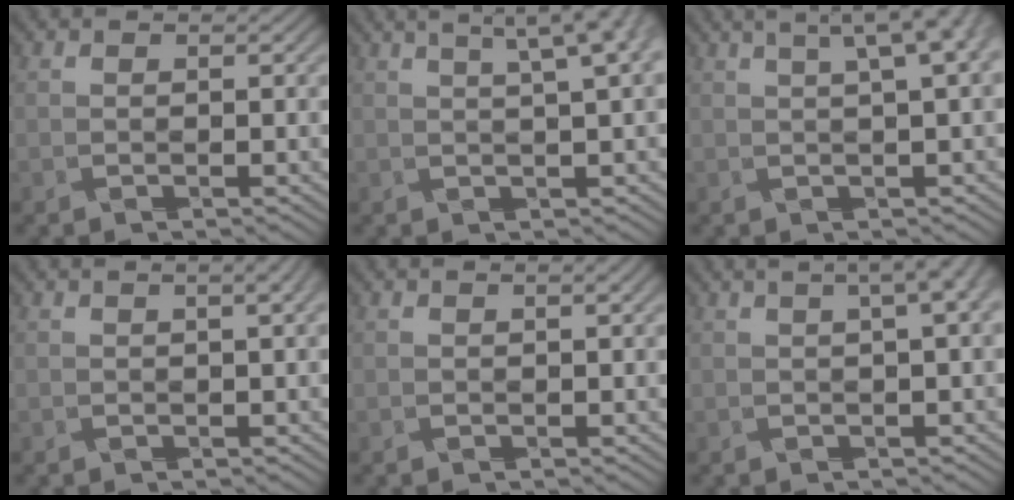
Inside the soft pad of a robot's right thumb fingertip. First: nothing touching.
{"total": 6.4, "force": [3.3, 0.6, 5.5], "torque": [-0.081, 0.020, 0.051]}
{"total": 6.5, "force": [2.6, 0.9, 5.9], "torque": [-0.101, 0.014, 0.046]}
{"total": 2.5, "force": [0.3, 1.0, 2.3], "torque": [-0.045, -0.004, 0.012]}
{"total": 0.8, "force": [0.0, 0.3, 0.8], "torque": [-0.025, -0.004, 0.004]}
{"total": 4.7, "force": [1.6, 1.1, 4.3], "torque": [-0.076, 0.006, 0.033]}